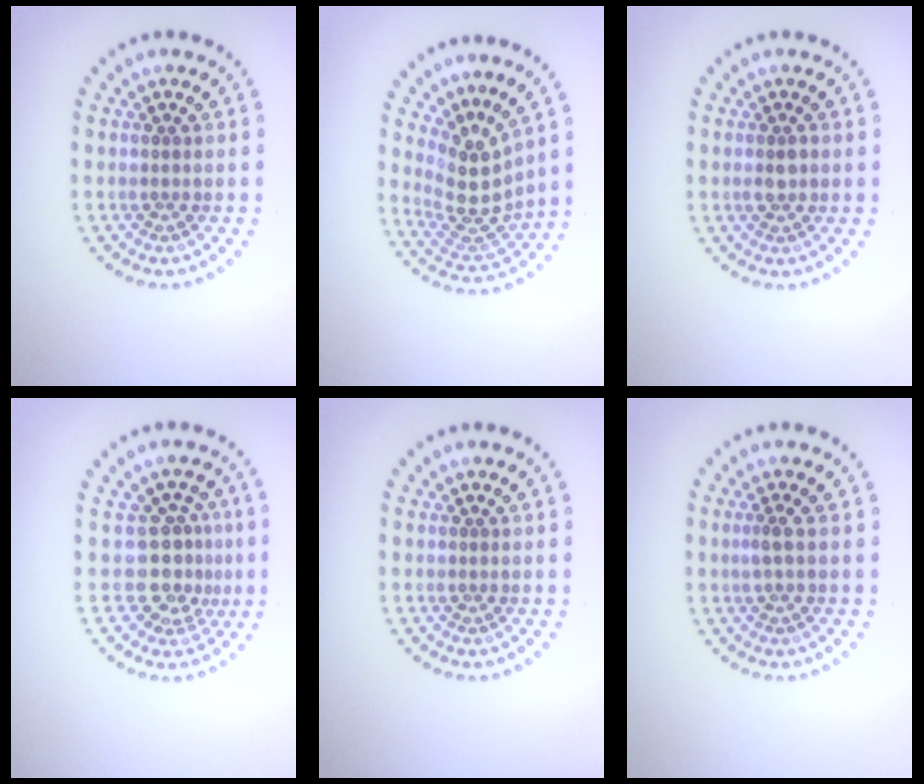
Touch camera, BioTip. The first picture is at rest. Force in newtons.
{"total": 3.9, "press": 2.7, "slide": 2.7}
{"total": 1.2, "press": 1.2, "slide": 0.2}
{"total": 3.0, "press": 2.2, "slide": 2.1}
{"total": 0.0}
{"total": 1.1, "press": 0.8, "slide": 0.6}